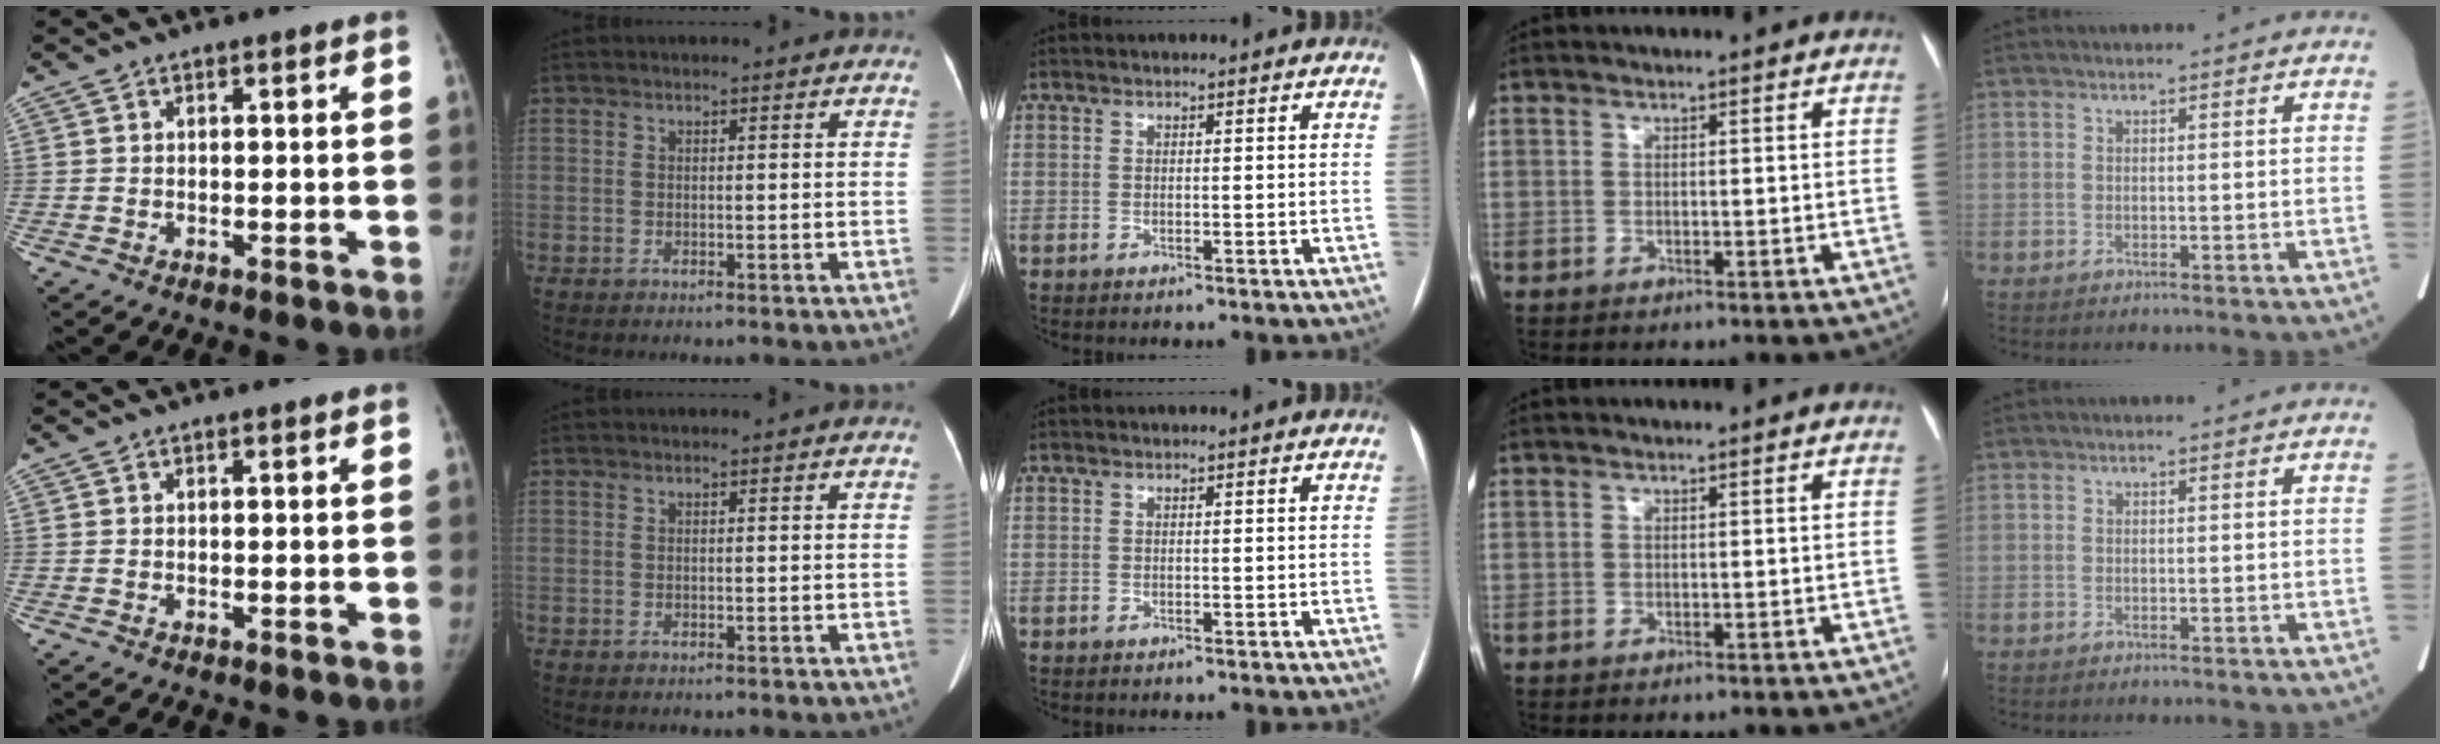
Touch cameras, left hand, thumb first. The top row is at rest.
{}